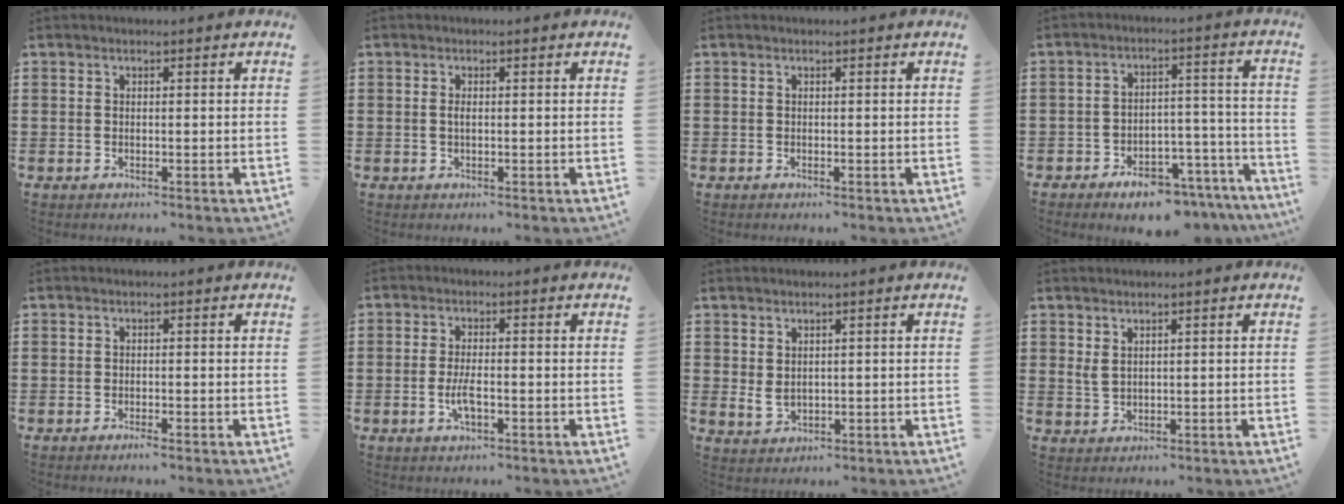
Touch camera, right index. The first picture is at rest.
{"total": 1.1, "force": [0.0, 0.4, 1.0], "torque": [-0.020, 0.002, -0.001]}
{"total": 0.0}
{"total": 6.6, "force": [-5.9, 2.1, 2.3], "torque": [-0.030, 0.028, -0.107]}
{"total": 0.8, "force": [-0.7, 0.0, 0.4], "torque": [-0.010, -0.003, -0.014]}
{"total": 3.4, "force": [-1.0, 0.9, 3.1], "torque": [-0.067, -0.004, -0.022]}
{"total": 2.1, "force": [0.9, 1.3, 1.3], "torque": [-0.037, -0.002, 0.016]}
{"total": 2.0, "force": [1.4, 0.9, 1.1], "torque": [-0.026, 0.003, 0.026]}